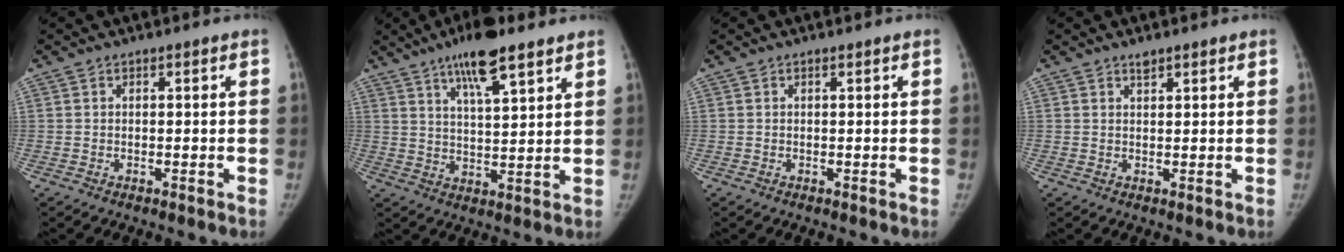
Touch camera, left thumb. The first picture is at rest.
{"total": 11.3, "force": [7.3, 2.8, 8.1], "torque": [-0.118, -0.033, 0.123]}
{"total": 0.0}
{"total": 1.3, "force": [1.1, 0.5, 0.5], "torque": [0.000, -0.008, 0.019]}